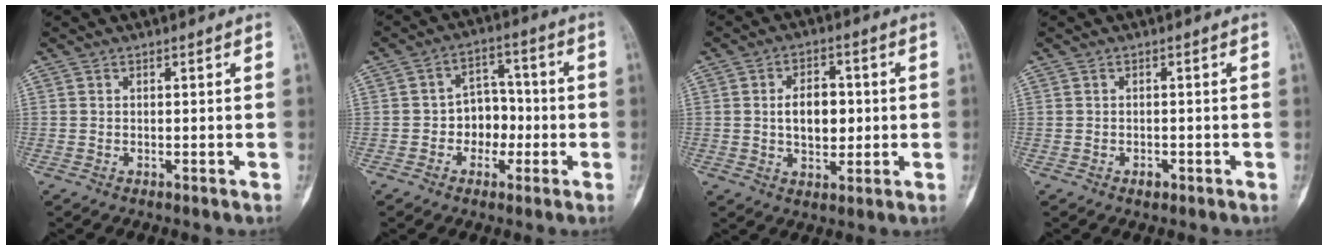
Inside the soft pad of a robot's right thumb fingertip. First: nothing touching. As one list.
[{"total": 7.4, "force": [-1.6, 5.9, 4.1], "torque": [-0.016, 0.034, -0.035]}, {"total": 8.1, "force": [0.3, 5.1, 6.3], "torque": [-0.073, 0.005, 0.006]}, {"total": 1.3, "force": [-0.7, 0.9, 0.6], "torque": [-0.005, 0.003, -0.009]}]